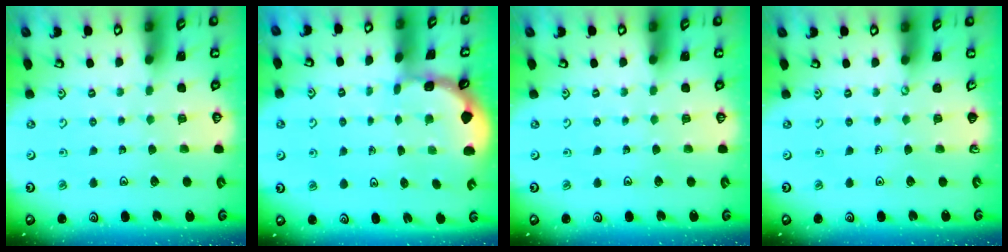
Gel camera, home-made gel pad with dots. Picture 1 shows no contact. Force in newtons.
{"total": 1.6, "press": 1.6, "slide": 0.2}
{"total": 0.0}
{"total": 0.0}